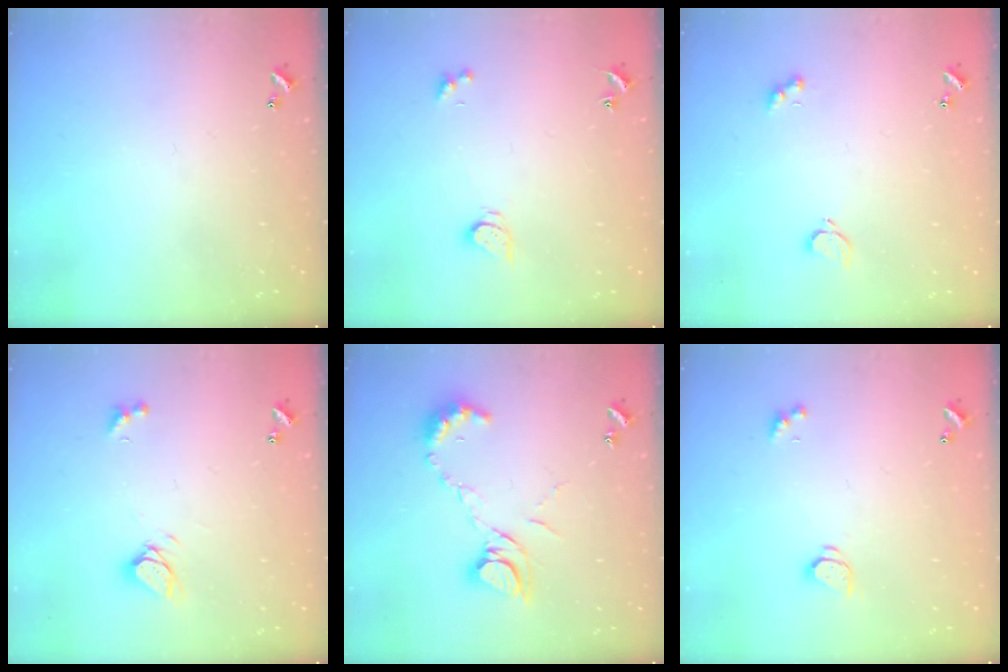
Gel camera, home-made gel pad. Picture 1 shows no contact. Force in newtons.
{"total": 2.9, "press": 2.9, "slide": 0.5}
{"total": 2.1, "press": 2.1, "slide": 0.5}
{"total": 4.7, "press": 4.7, "slide": 0.4}
{"total": 9.8, "press": 9.8, "slide": 1.0}
{"total": 1.6, "press": 1.5, "slide": 0.4}